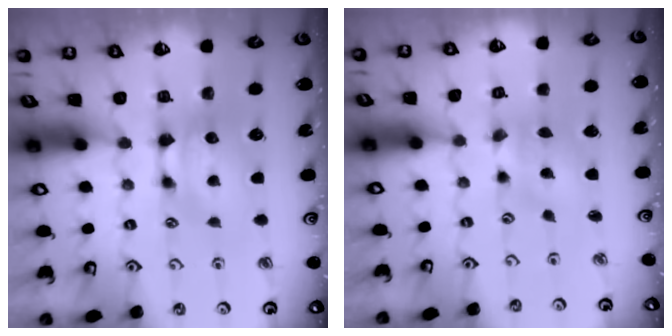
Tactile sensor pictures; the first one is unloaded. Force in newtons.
{"total": 1.8, "press": 1.6, "slide": 0.9}